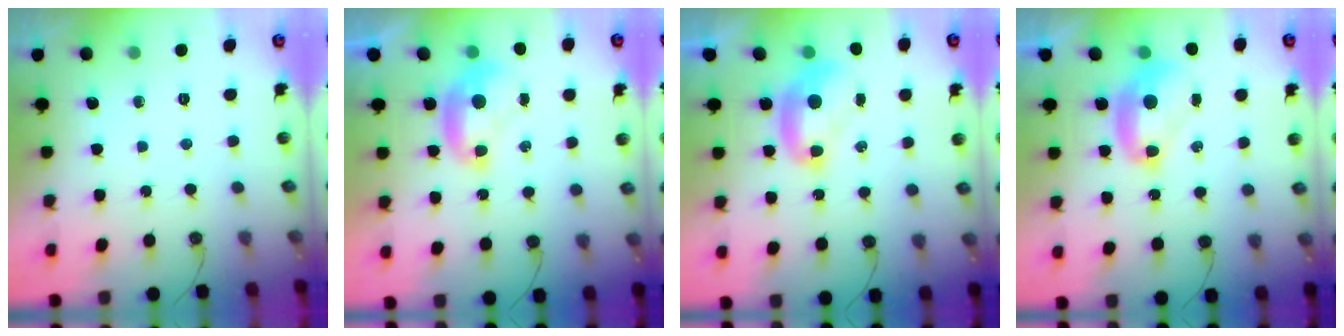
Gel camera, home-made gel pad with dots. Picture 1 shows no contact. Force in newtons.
{"total": 1.2, "press": 1.2, "slide": 0.0}
{"total": 2.4, "press": 2.4, "slide": 0.2}
{"total": 2.6, "press": 2.6, "slide": 0.2}